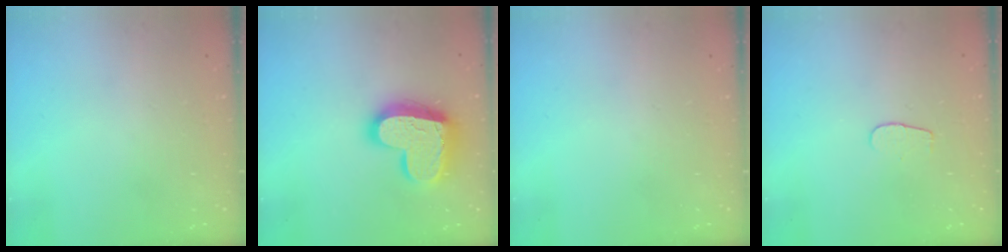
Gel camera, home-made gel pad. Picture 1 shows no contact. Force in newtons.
{"total": 17.7, "press": 17.7, "slide": 1.0}
{"total": 0.0}
{"total": 3.6, "press": 3.6, "slide": 0.4}